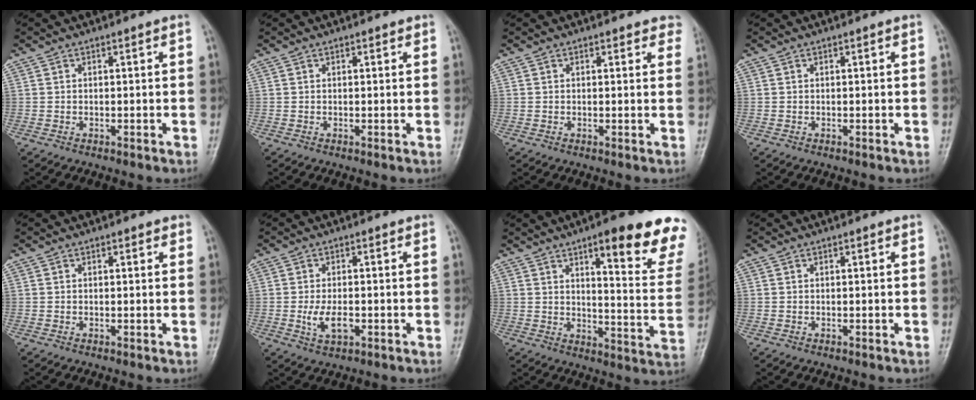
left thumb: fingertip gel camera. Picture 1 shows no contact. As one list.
[{"total": 0.9, "force": [0.4, 0.5, 0.5], "torque": [-0.001, 0.000, 0.002]}, {"total": 3.1, "force": [2.4, 1.6, 0.9], "torque": [0.023, -0.007, 0.011]}, {"total": 0.0}, {"total": 1.0, "force": [0.6, 0.6, 0.6], "torque": [0.000, -0.001, 0.003]}, {"total": 5.0, "force": [-1.2, 2.7, 4.0], "torque": [-0.073, -0.003, -0.020]}, {"total": 19.9, "force": [12.4, 4.0, 15.1], "torque": [-0.162, -0.062, 0.157]}, {"total": 0.0}]